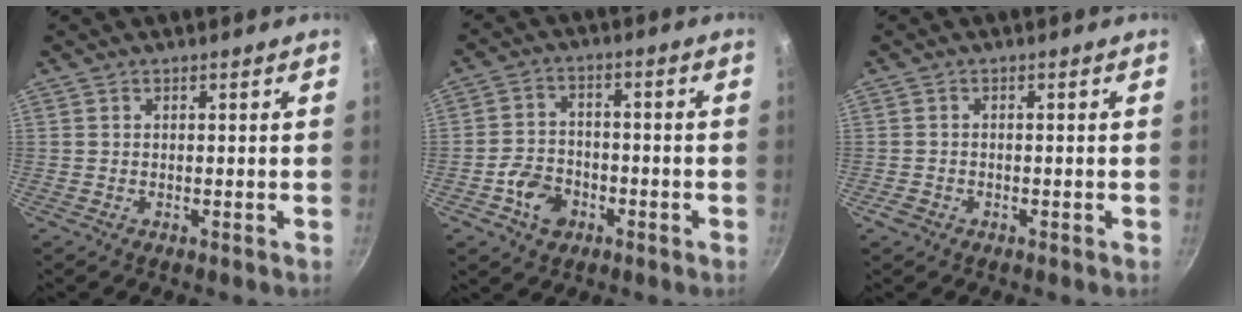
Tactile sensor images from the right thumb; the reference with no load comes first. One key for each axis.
{"total": 7.5, "fx": -3.3, "fy": 5.6, "fz": 3.8, "tx": -0.054, "ty": 0.030, "tz": -0.062}
{"total": 1.7, "fx": -0.9, "fy": 1.3, "fz": 0.7, "tx": -0.017, "ty": 0.005, "tz": -0.015}